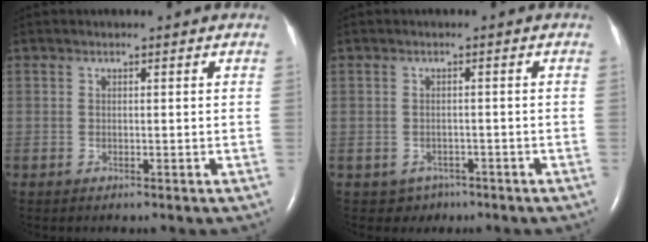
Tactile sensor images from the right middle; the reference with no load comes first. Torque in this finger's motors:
{"motor_torque": [-0.10, -0.18, -0.04, 0.01]}